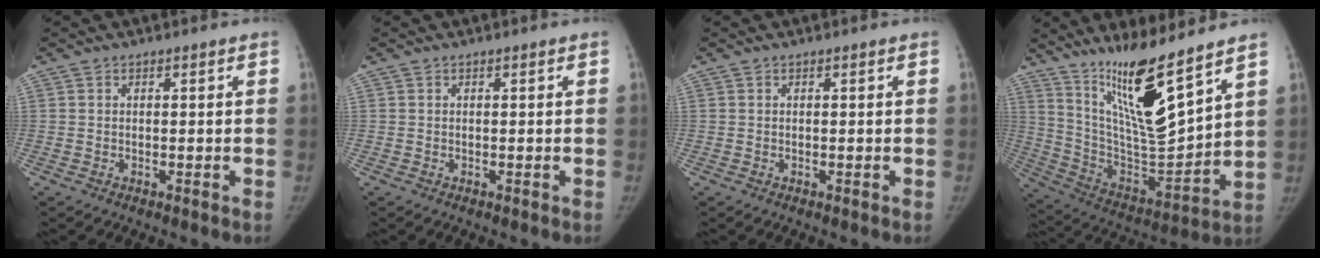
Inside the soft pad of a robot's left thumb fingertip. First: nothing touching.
{"total": 0.0}
{"total": 0.0}
{"total": 18.3, "force": [12.6, 2.4, 13.0], "torque": [-0.200, -0.084, 0.242]}